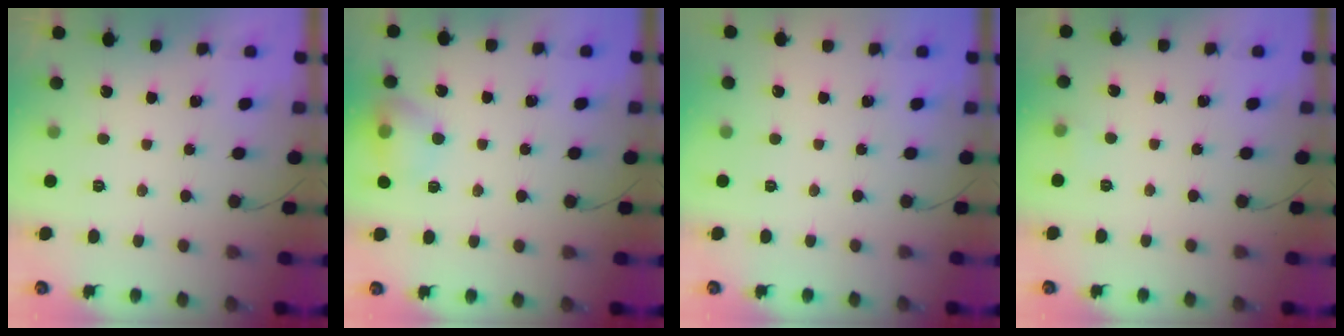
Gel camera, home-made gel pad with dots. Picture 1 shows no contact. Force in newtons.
{"total": 10.9, "press": 10.8, "slide": 1.4}
{"total": 0.0}
{"total": 3.0, "press": 2.8, "slide": 1.1}